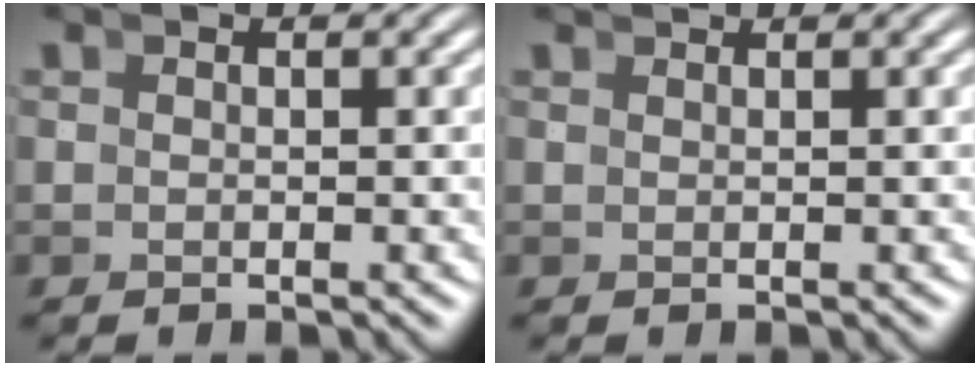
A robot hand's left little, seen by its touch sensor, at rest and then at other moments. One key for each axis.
{"total": 1.3, "fx": 1.1, "fy": -0.7, "fz": -0.1, "tx": 0.014, "ty": 0.002, "tz": 0.021}